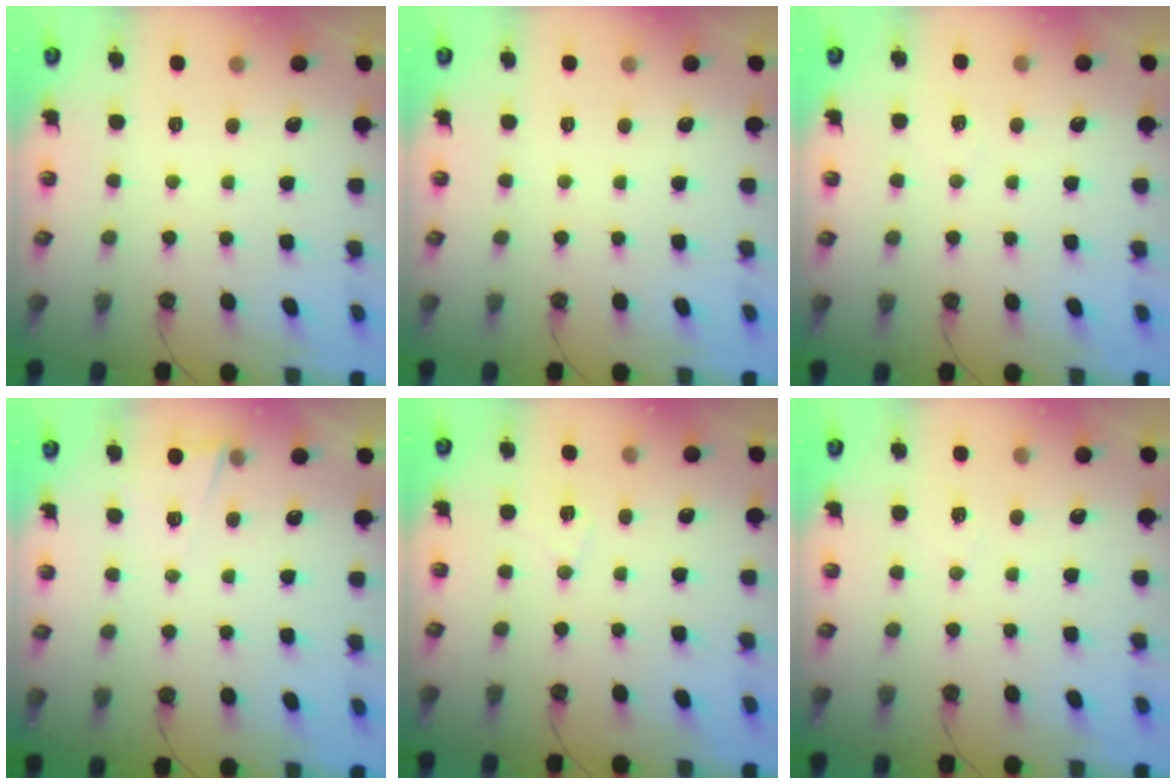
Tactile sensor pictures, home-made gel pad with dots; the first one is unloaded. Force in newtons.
{"total": 0.0}
{"total": 5.6, "press": 5.2, "slide": 2.1}
{"total": 2.9, "press": 2.7, "slide": 1.1}
{"total": 7.3, "press": 6.5, "slide": 3.4}
{"total": 5.6, "press": 5.2, "slide": 2.1}